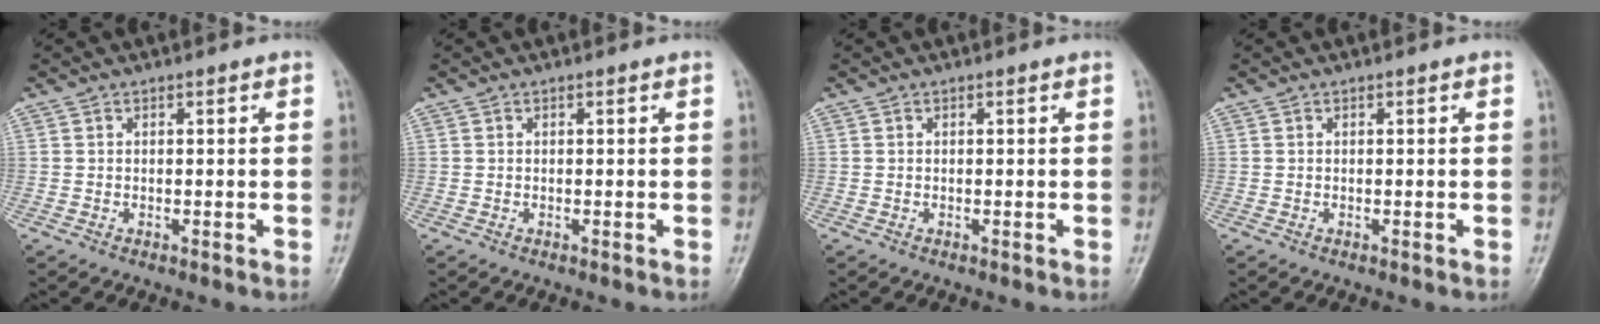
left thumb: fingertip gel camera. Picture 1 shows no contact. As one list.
[{"total": 0.0}, {"total": 0.0}, {"total": 0.0}]